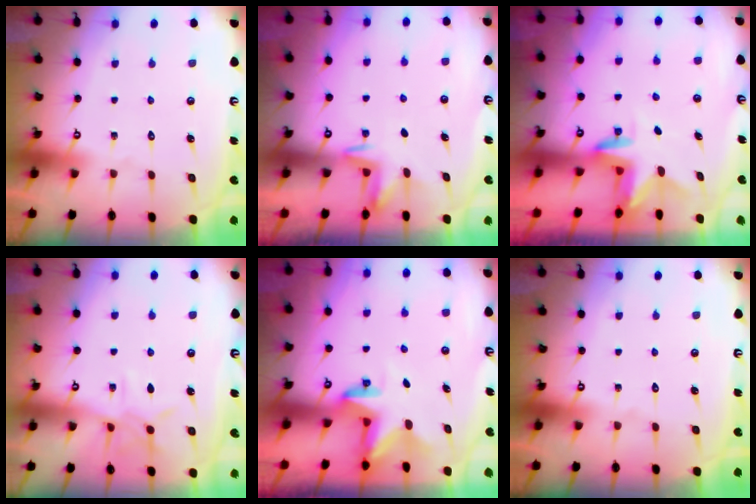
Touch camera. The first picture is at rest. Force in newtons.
{"total": 3.2, "press": 3.2, "slide": 0.5}
{"total": 3.0, "press": 3.0, "slide": 0.2}
{"total": 6.8, "press": 6.8, "slide": 0.3}
{"total": 2.7, "press": 2.7, "slide": 0.3}
{"total": 0.0}